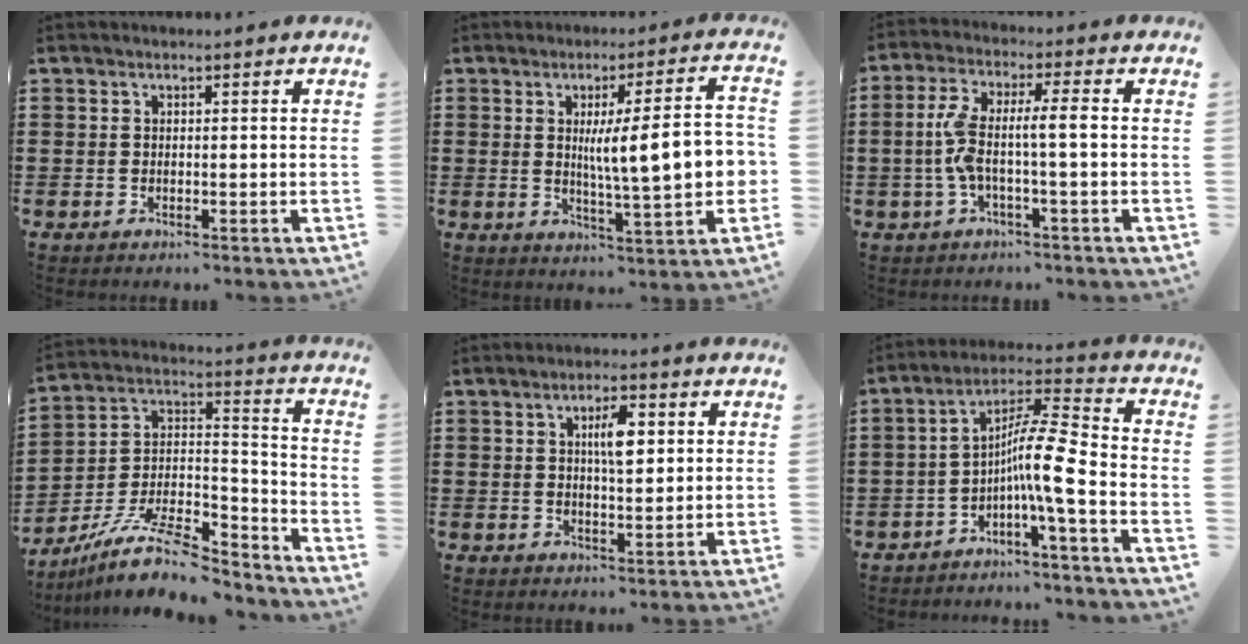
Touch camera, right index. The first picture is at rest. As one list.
[{"total": 11.5, "force": [0.8, 1.8, 11.3], "torque": [-0.176, -0.004, 0.006]}, {"total": 6.6, "force": [-0.7, 0.8, 6.5], "torque": [-0.147, -0.008, -0.025]}, {"total": 12.9, "force": [-10.5, 3.6, 6.6], "torque": [-0.121, 0.034, -0.196]}, {"total": 5.1, "force": [1.3, 1.8, 4.6], "torque": [-0.078, 0.004, 0.015]}, {"total": 9.2, "force": [-2.4, 0.7, 8.8], "torque": [-0.151, -0.014, -0.052]}]